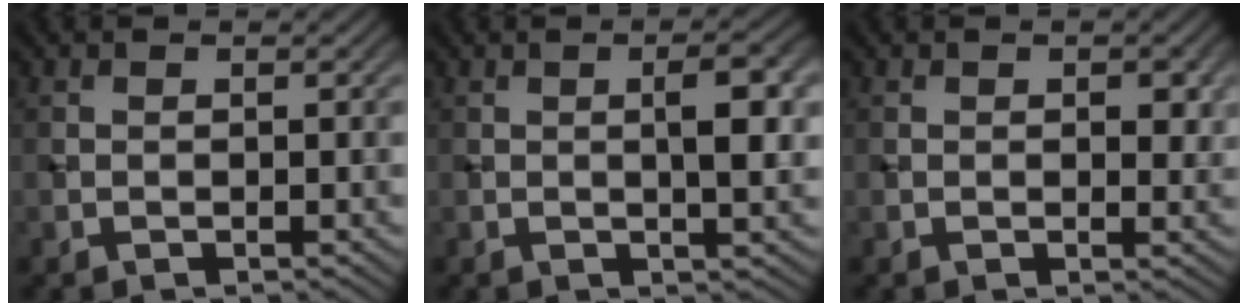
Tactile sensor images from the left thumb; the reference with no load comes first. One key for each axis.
{"total": 3.8, "fx": 0.3, "fy": 0.8, "fz": 3.7, "tx": -0.058, "ty": 0.003, "tz": 0.003}
{"total": 2.0, "fx": 0.3, "fy": 1.1, "fz": 1.6, "tx": -0.019, "ty": -0.006, "tz": 0.005}